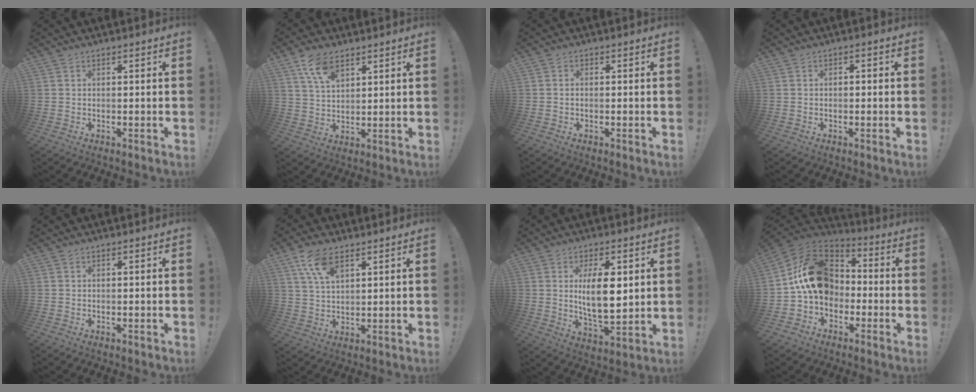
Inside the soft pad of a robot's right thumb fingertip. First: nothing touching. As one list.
[{"total": 8.4, "force": [5.3, 4.0, 5.2], "torque": [-0.095, -0.018, 0.099]}, {"total": 0.8, "force": [-0.5, 0.4, 0.4], "torque": [-0.014, 0.004, -0.008]}, {"total": 1.5, "force": [-1.0, 0.6, 0.9], "torque": [-0.019, 0.007, -0.016]}, {"total": 0.0}, {"total": 8.8, "force": [5.0, 3.9, 6.2], "torque": [-0.109, -0.015, 0.094]}, {"total": 13.0, "force": [2.9, 5.4, 11.5], "torque": [-0.200, -0.012, 0.041]}, {"total": 17.9, "force": [0.9, 13.8, 11.3], "torque": [-0.176, 0.020, 0.027]}]